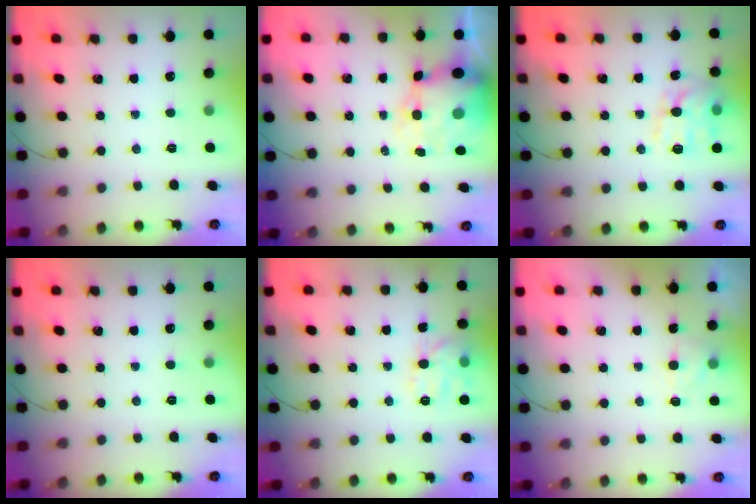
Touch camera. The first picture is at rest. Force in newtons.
{"total": 9.6, "press": 9.2, "slide": 2.7}
{"total": 12.9, "press": 12.9, "slide": 0.2}
{"total": 0.0}
{"total": 11.9, "press": 11.9, "slide": 0.2}
{"total": 2.9, "press": 2.5, "slide": 1.5}